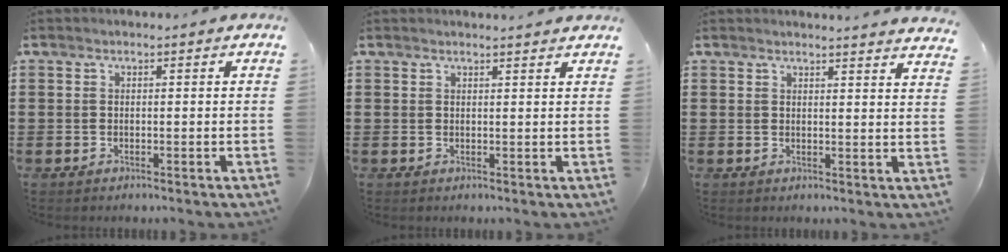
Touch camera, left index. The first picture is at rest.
{"total": 1.3, "force": [1.2, -0.1, 0.3], "torque": [-0.007, -0.002, 0.024]}
{"total": 2.5, "force": [2.4, -0.6, 0.3], "torque": [-0.011, -0.010, 0.046]}